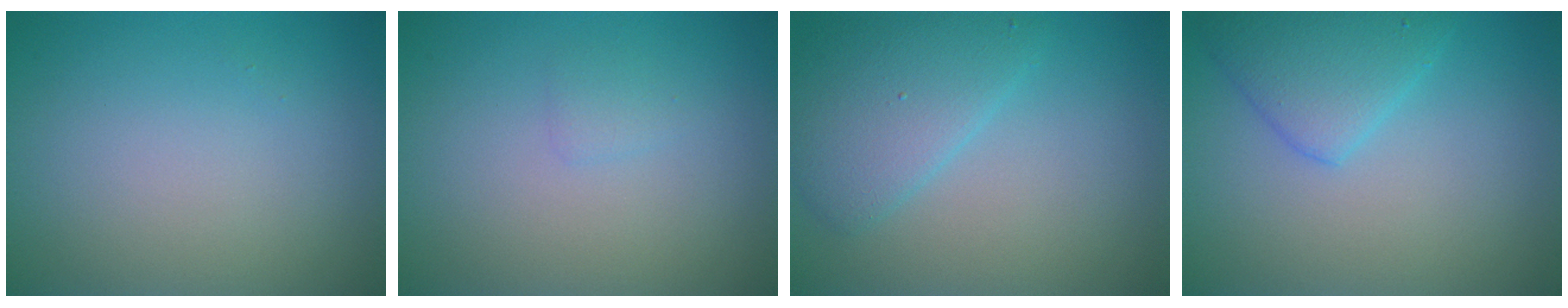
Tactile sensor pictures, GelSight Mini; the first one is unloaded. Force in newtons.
{"total": 0.8, "press": 0.8, "slide": 0.1}
{"total": 3.9, "press": 3.9, "slide": 0.2}
{"total": 3.4, "press": 3.4, "slide": 0.2}